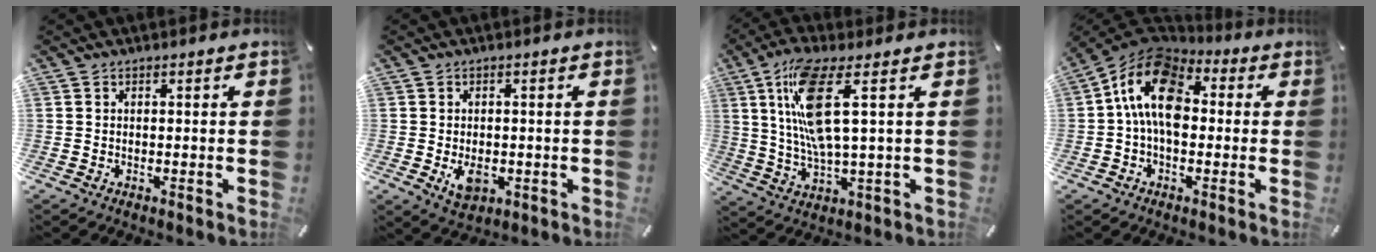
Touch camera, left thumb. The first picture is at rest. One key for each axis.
{"total": 4.9, "fx": -0.9, "fy": 3.4, "fz": 3.5, "tx": -0.064, "ty": -0.008, "tz": -0.020}
{"total": 14.1, "fx": 4.3, "fy": 3.6, "fz": 13.0, "tx": -0.280, "ty": -0.012, "tz": 0.068}
{"total": 14.1, "fx": 1.4, "fy": 9.1, "fz": 10.6, "tx": -0.208, "ty": 0.001, "tz": 0.024}